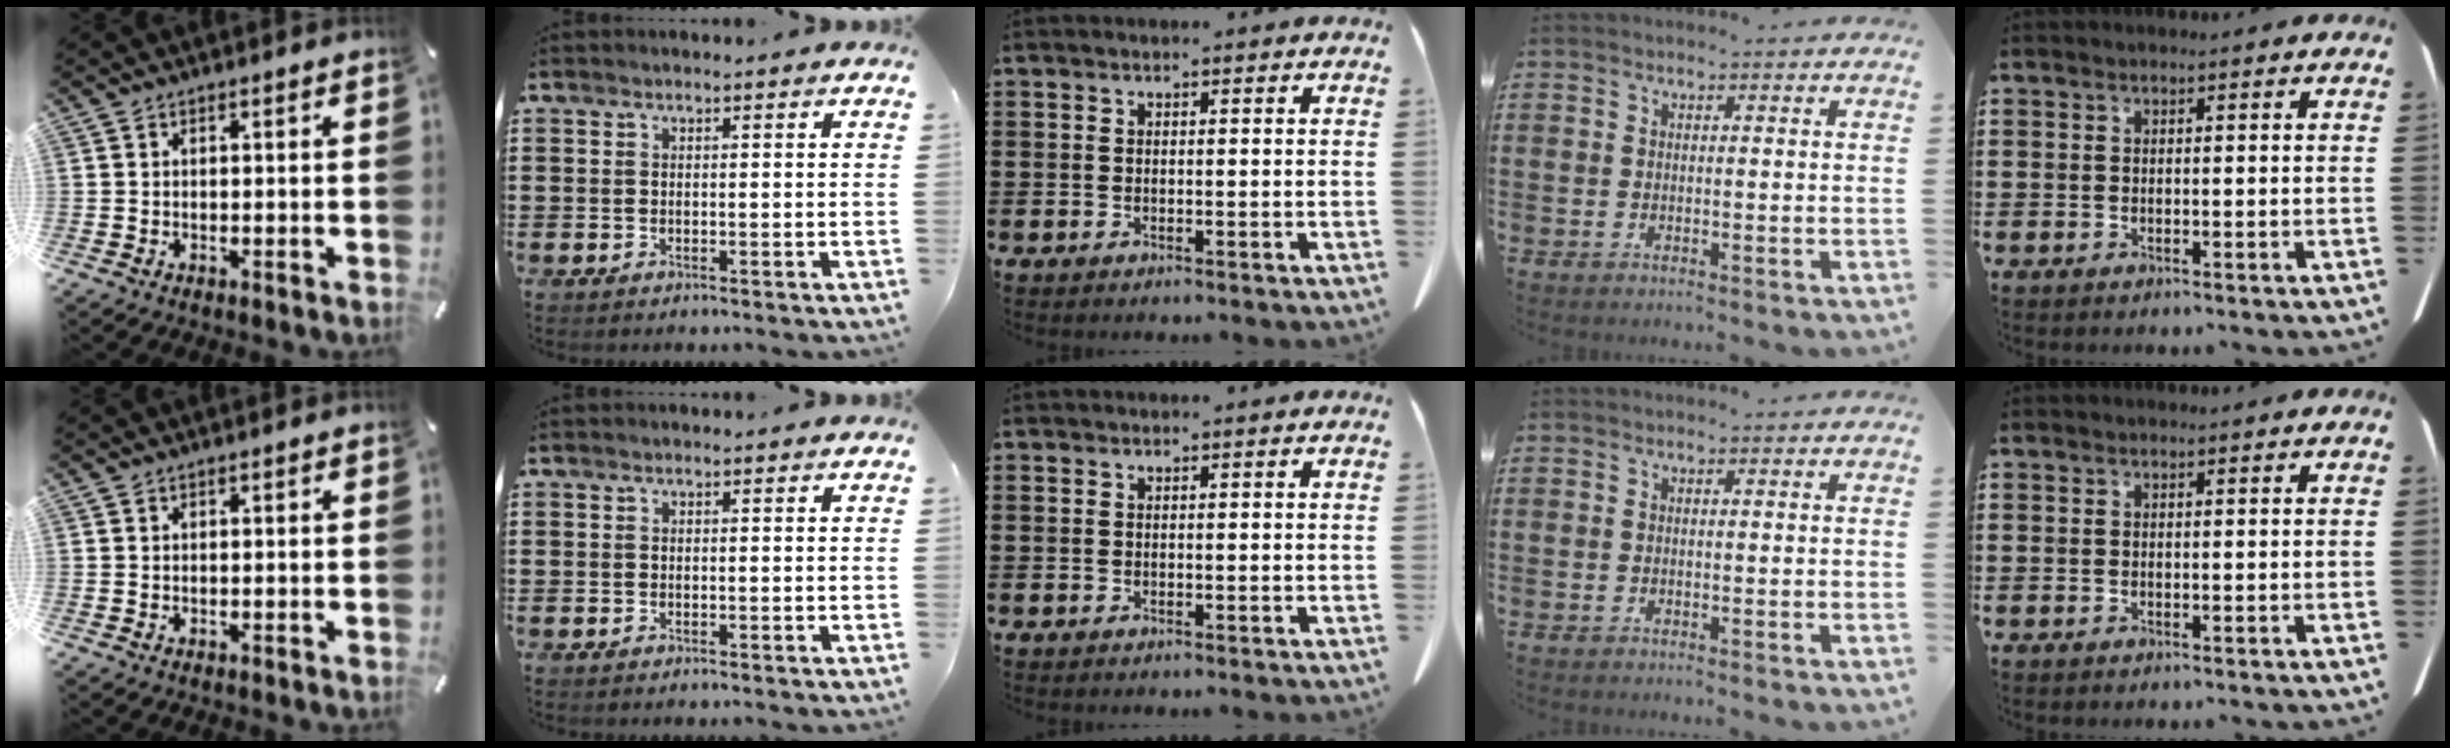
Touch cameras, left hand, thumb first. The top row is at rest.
{}